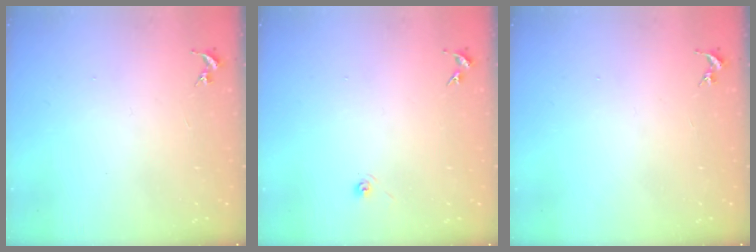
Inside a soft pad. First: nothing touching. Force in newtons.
{"total": 3.3, "press": 2.8, "slide": 1.7}
{"total": 0.0}